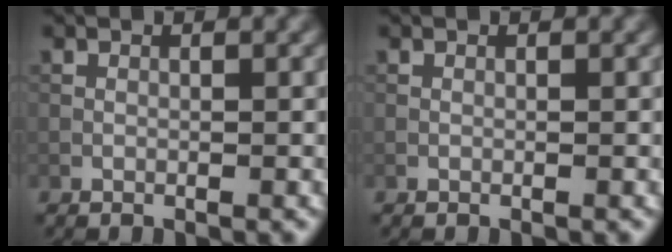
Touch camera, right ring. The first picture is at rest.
{"total": 0.0}